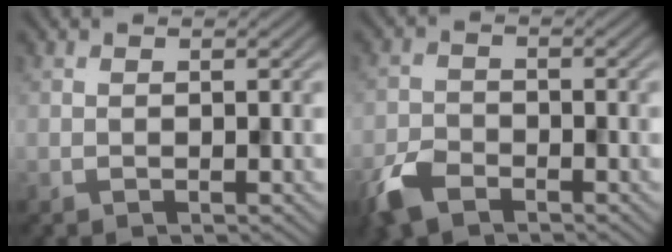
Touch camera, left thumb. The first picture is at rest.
{"total": 4.6, "force": [-3.3, 2.3, 2.3], "torque": [-0.050, -0.008, -0.075]}